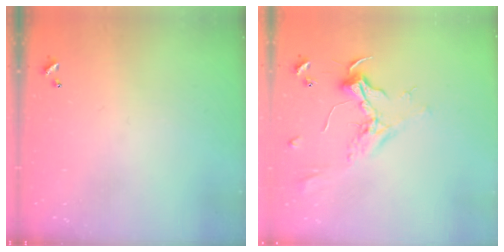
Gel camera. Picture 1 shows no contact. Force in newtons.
{"total": 2.5, "press": 2.3, "slide": 0.8}